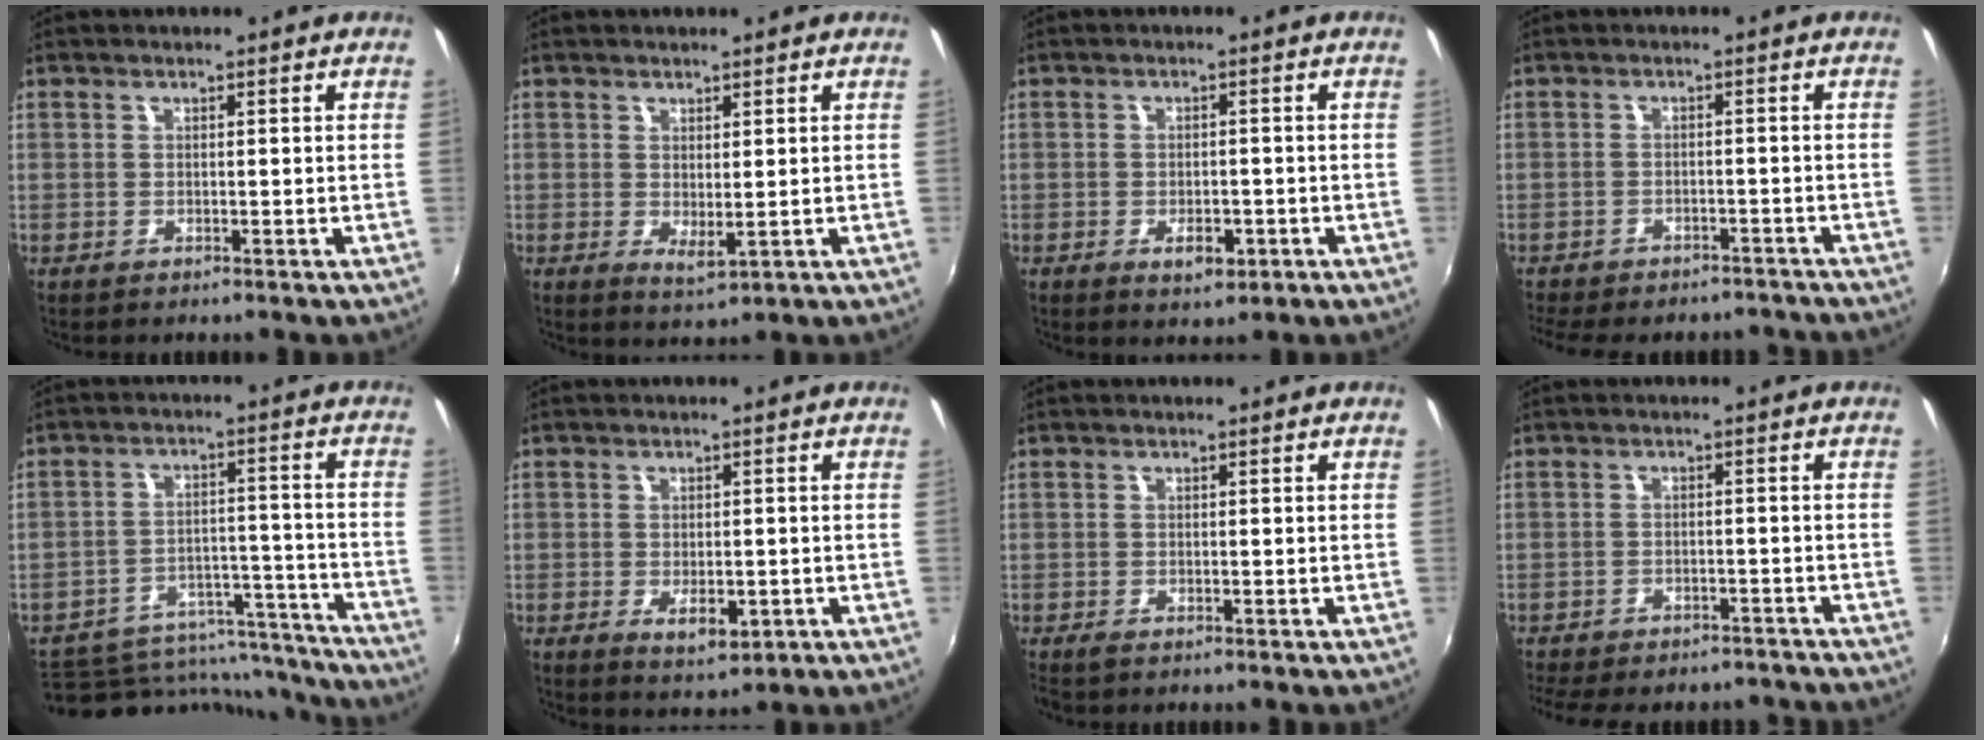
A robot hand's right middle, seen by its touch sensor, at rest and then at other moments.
{"total": 2.5, "force": [0.6, 0.9, 2.3], "torque": [-0.038, -0.009, 0.011]}
{"total": 4.0, "force": [-1.8, 2.3, 2.8], "torque": [-0.057, -0.007, -0.024]}
{"total": 13.9, "force": [-12.0, 4.9, 5.1], "torque": [-0.120, -0.011, -0.156]}
{"total": 17.3, "force": [-15.3, 7.0, 3.8], "torque": [-0.070, 0.040, -0.194]}
{"total": 4.7, "force": [-1.5, 2.5, 3.8], "torque": [-0.071, -0.013, -0.018]}
{"total": 1.1, "force": [-0.9, 0.3, 0.6], "torque": [-0.011, -0.006, -0.016]}
{"total": 15.2, "force": [-13.1, 5.4, 5.7], "torque": [-0.133, -0.009, -0.171]}